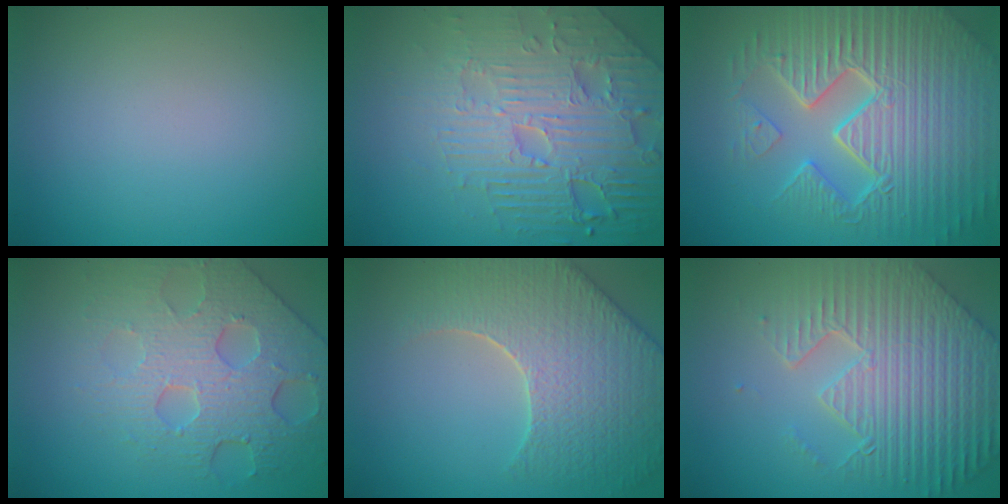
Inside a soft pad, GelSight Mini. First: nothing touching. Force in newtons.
{"total": 7.1, "press": 5.8, "slide": 4.1}
{"total": 11.0, "press": 7.1, "slide": 8.4}
{"total": 6.1, "press": 5.0, "slide": 3.5}
{"total": 7.7, "press": 6.1, "slide": 4.6}
{"total": 9.2, "press": 6.5, "slide": 6.6}